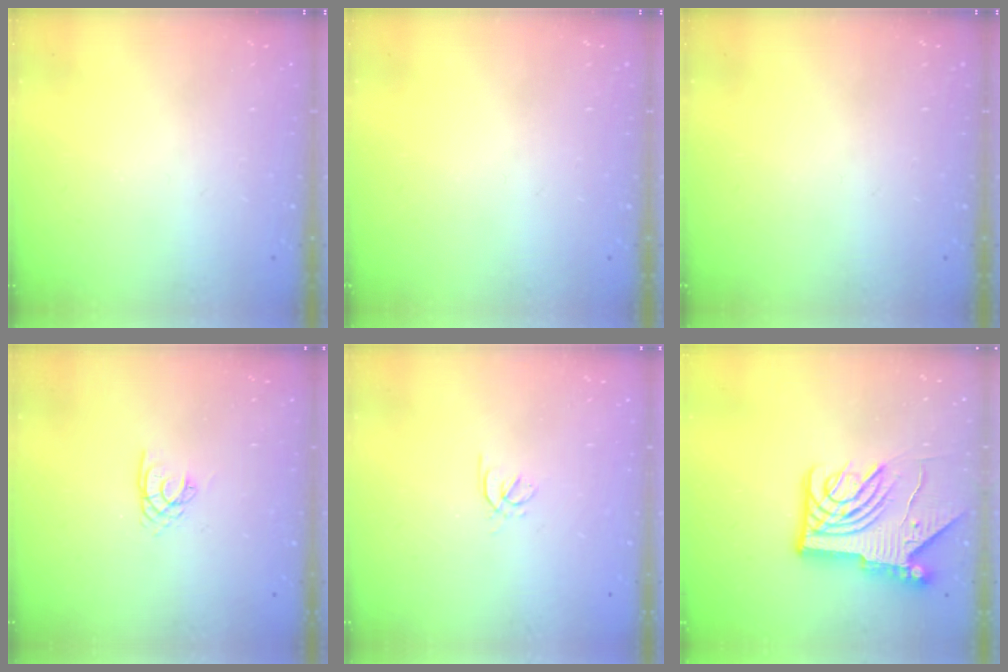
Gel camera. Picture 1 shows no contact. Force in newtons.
{"total": 0.0}
{"total": 0.0}
{"total": 2.2, "press": 2.2, "slide": 0.2}
{"total": 1.6, "press": 1.5, "slide": 0.5}
{"total": 12.2, "press": 12.1, "slide": 1.4}